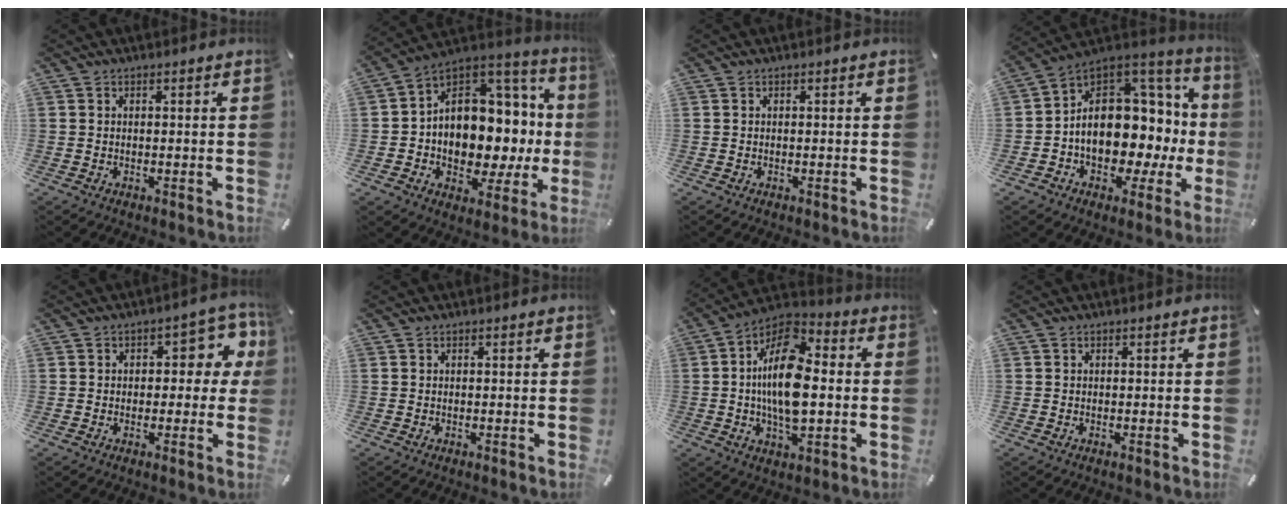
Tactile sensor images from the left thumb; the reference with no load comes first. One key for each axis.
{"total": 13.2, "fx": -0.1, "fy": 10.7, "fz": 7.8, "tx": -0.104, "ty": -0.029, "tz": 0.002}
{"total": 0.0}
{"total": 16.0, "fx": -0.6, "fy": 11.7, "fz": 10.9, "tx": -0.166, "ty": -0.028, "tz": -0.005}
{"total": 8.5, "fx": 1.6, "fy": 5.5, "fz": 6.3, "tx": -0.073, "ty": -0.004, "tz": 0.022}
{"total": 0.0}
{"total": 16.9, "fx": -0.4, "fy": 9.1, "fz": 14.2, "tx": -0.281, "ty": -0.001, "tz": -0.011}
{"total": 0.0}